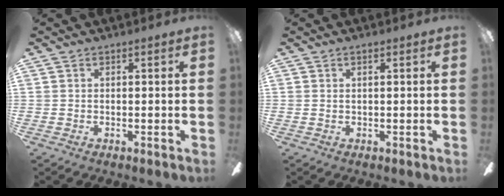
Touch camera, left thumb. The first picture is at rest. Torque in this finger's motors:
{"motor_torque": [-0.23, -0.05, -0.34, 0.15, -0.01]}